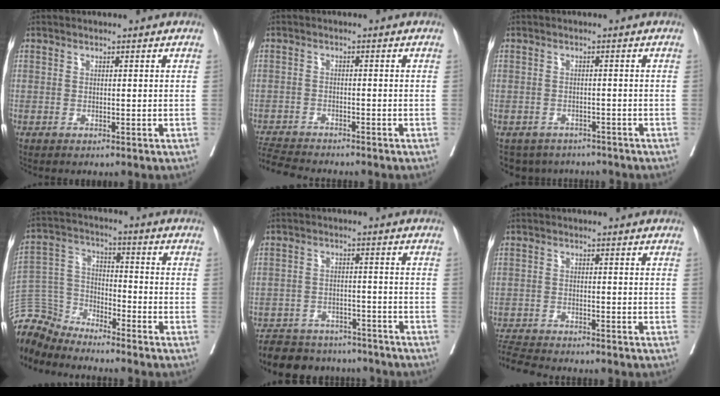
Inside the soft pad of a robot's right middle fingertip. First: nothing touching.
{"total": 6.8, "force": [-6.6, 0.4, 1.8], "torque": [-0.035, -0.016, -0.113]}
{"total": 6.0, "force": [-5.3, 2.9, 0.2], "torque": [0.000, 0.004, -0.067]}
{"total": 9.0, "force": [-8.9, 0.9, -1.1], "torque": [0.012, 0.030, -0.180]}
{"total": 13.2, "force": [-11.7, 5.2, 3.4], "torque": [-0.062, 0.009, -0.157]}
{"total": 6.4, "force": [-6.3, 0.1, 1.5], "torque": [-0.030, -0.017, -0.109]}